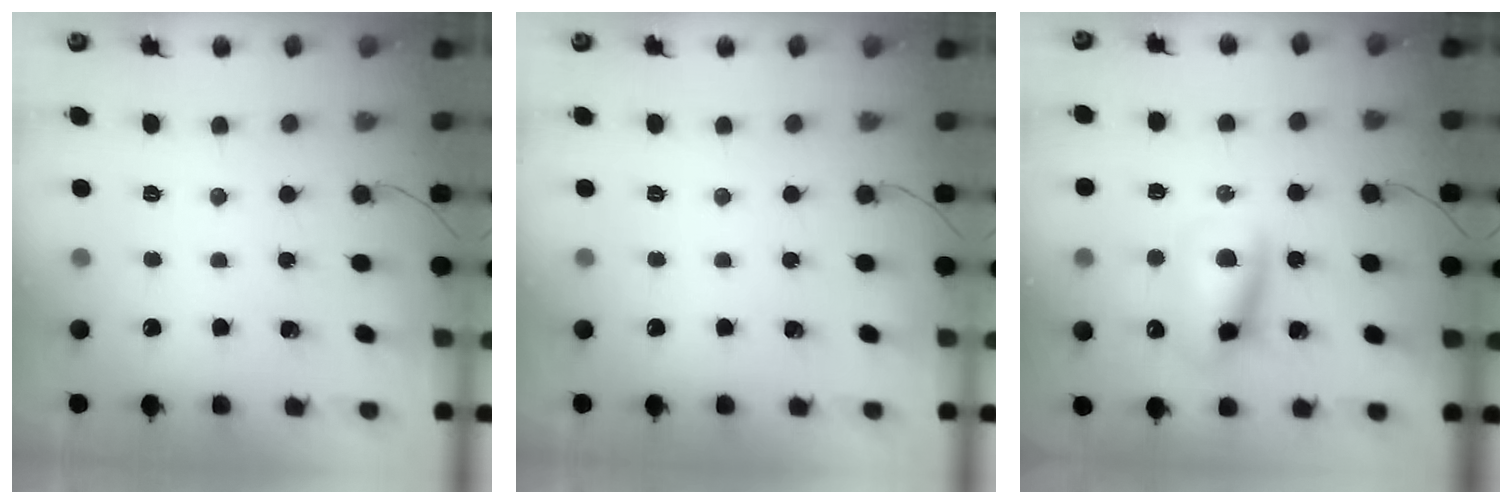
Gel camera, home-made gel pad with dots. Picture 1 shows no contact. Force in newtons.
{"total": 0.0}
{"total": 11.5, "press": 11.3, "slide": 2.5}